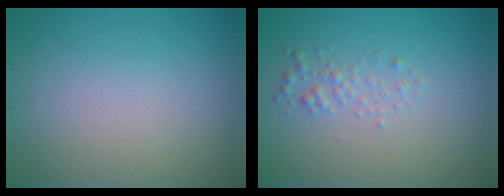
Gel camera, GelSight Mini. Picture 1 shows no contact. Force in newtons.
{"total": 1.3, "press": 1.3, "slide": 0.0}